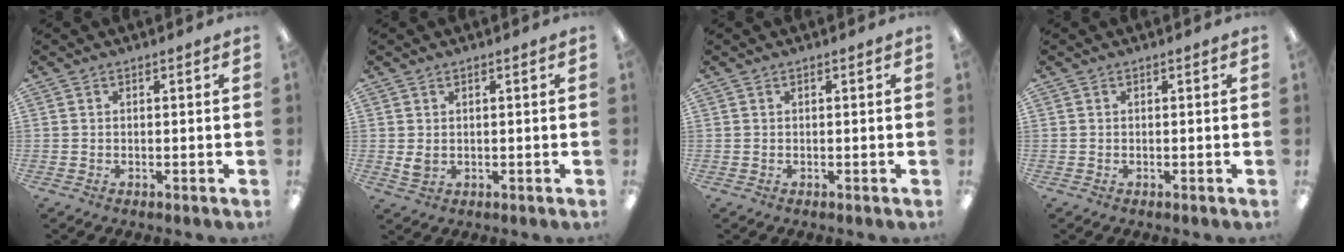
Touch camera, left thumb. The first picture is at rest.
{"total": 2.5, "force": [0.4, 1.6, 1.9], "torque": [-0.034, -0.003, 0.005]}
{"total": 0.0}
{"total": 0.0}